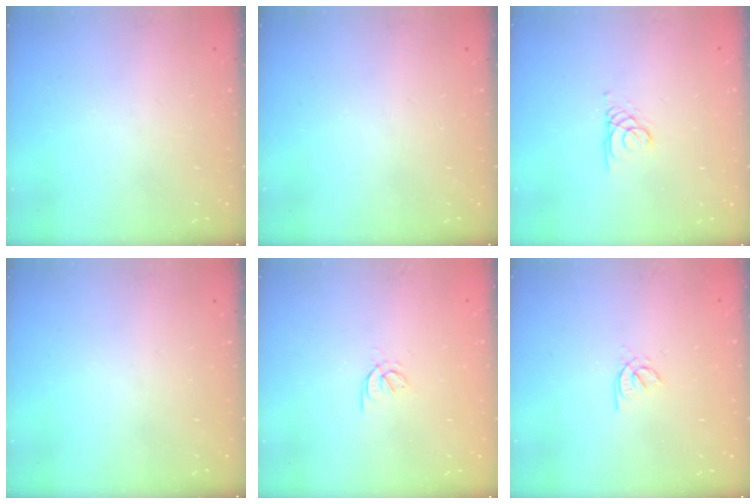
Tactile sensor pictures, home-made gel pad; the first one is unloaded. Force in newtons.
{"total": 0.0}
{"total": 1.5, "press": 1.5, "slide": 0.1}
{"total": 0.0}
{"total": 2.3, "press": 2.3, "slide": 0.6}
{"total": 1.7, "press": 1.6, "slide": 0.4}